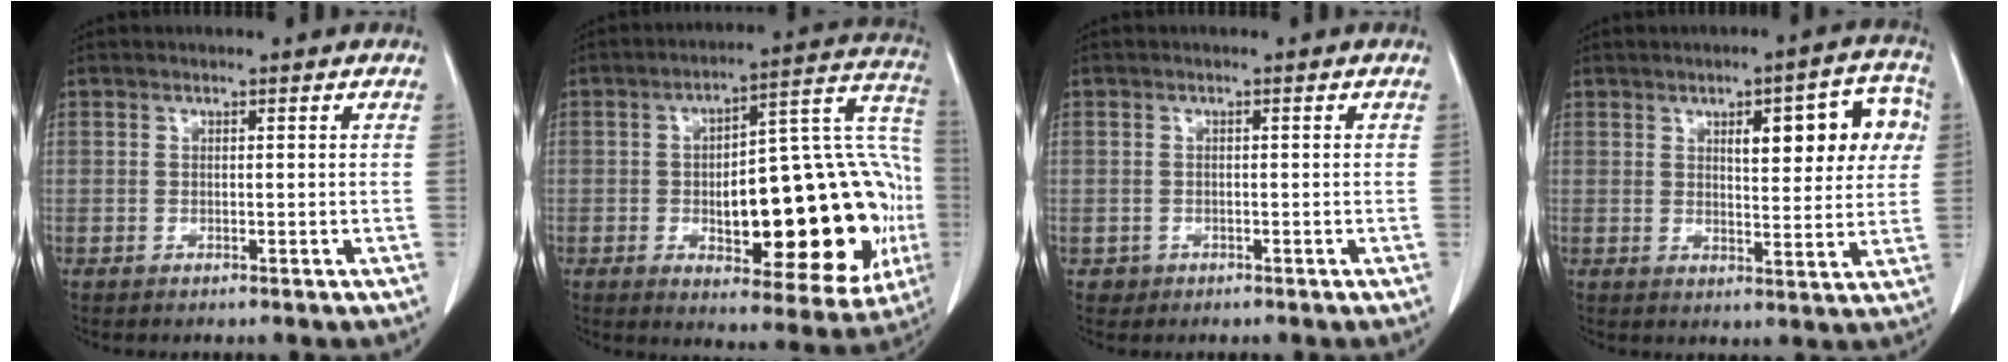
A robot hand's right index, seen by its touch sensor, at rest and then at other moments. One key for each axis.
{"total": 27.8, "fx": -4.2, "fy": 9.1, "fz": 25.9, "tx": -0.284, "ty": 0.035, "tz": -0.040}
{"total": 1.4, "fx": -0.6, "fy": 1.3, "fz": -0.1, "tx": 0.001, "ty": 0.006, "tz": -0.010}
{"total": 11.2, "fx": 3.5, "fy": 3.4, "fz": 10.1, "tx": -0.121, "ty": 0.024, "tz": 0.044}